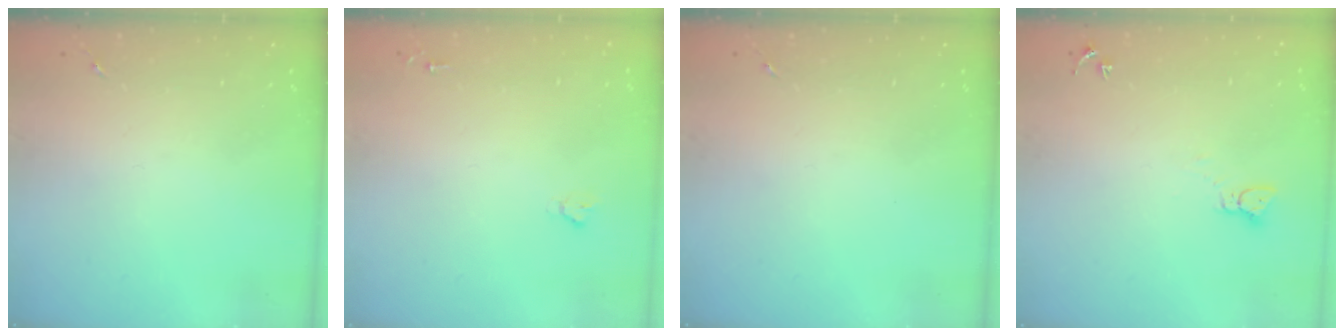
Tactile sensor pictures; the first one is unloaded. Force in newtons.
{"total": 1.6, "press": 1.6, "slide": 0.2}
{"total": 0.0}
{"total": 2.3, "press": 2.3, "slide": 0.3}